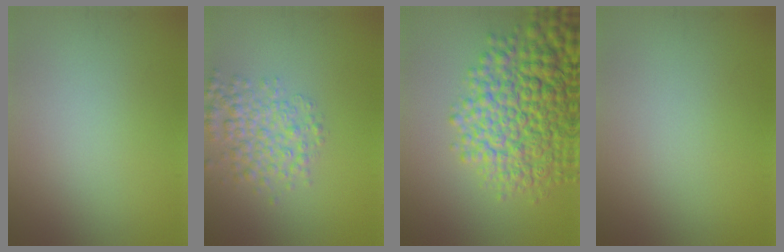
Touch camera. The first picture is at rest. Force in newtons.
{"total": 4.0, "press": 4.0, "slide": 0.1}
{"total": 10.2, "press": 10.2, "slide": 0.3}
{"total": 0.0}